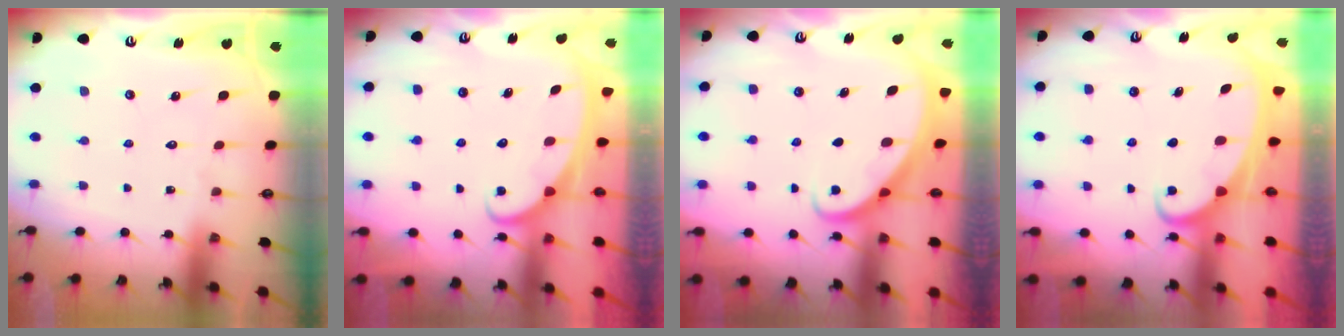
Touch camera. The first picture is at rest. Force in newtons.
{"total": 2.4, "press": 2.4, "slide": 0.4}
{"total": 2.6, "press": 2.6, "slide": 0.3}
{"total": 2.0, "press": 2.0, "slide": 0.2}